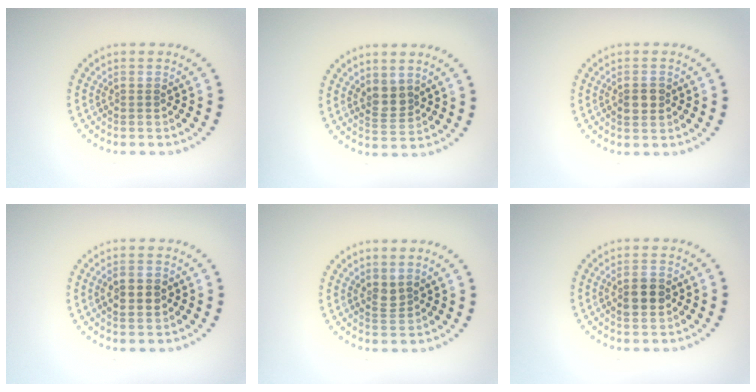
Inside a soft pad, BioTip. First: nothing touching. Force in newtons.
{"total": 2.0, "press": 1.7, "slide": 1.0}
{"total": 2.2, "press": 2.2, "slide": 0.0}
{"total": 2.5, "press": 2.5, "slide": 0.0}
{"total": 1.5, "press": 1.2, "slide": 0.9}
{"total": 2.9, "press": 2.9, "slide": 0.1}